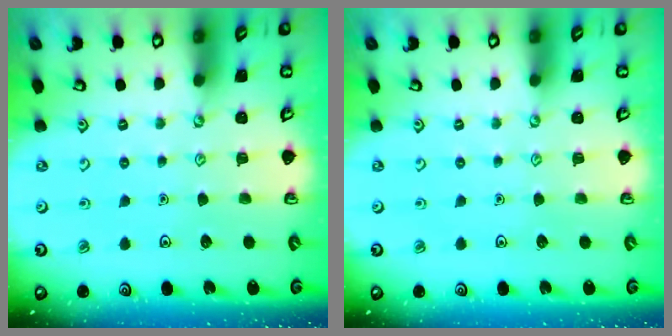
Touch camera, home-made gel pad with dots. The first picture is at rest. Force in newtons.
{"total": 0.0}